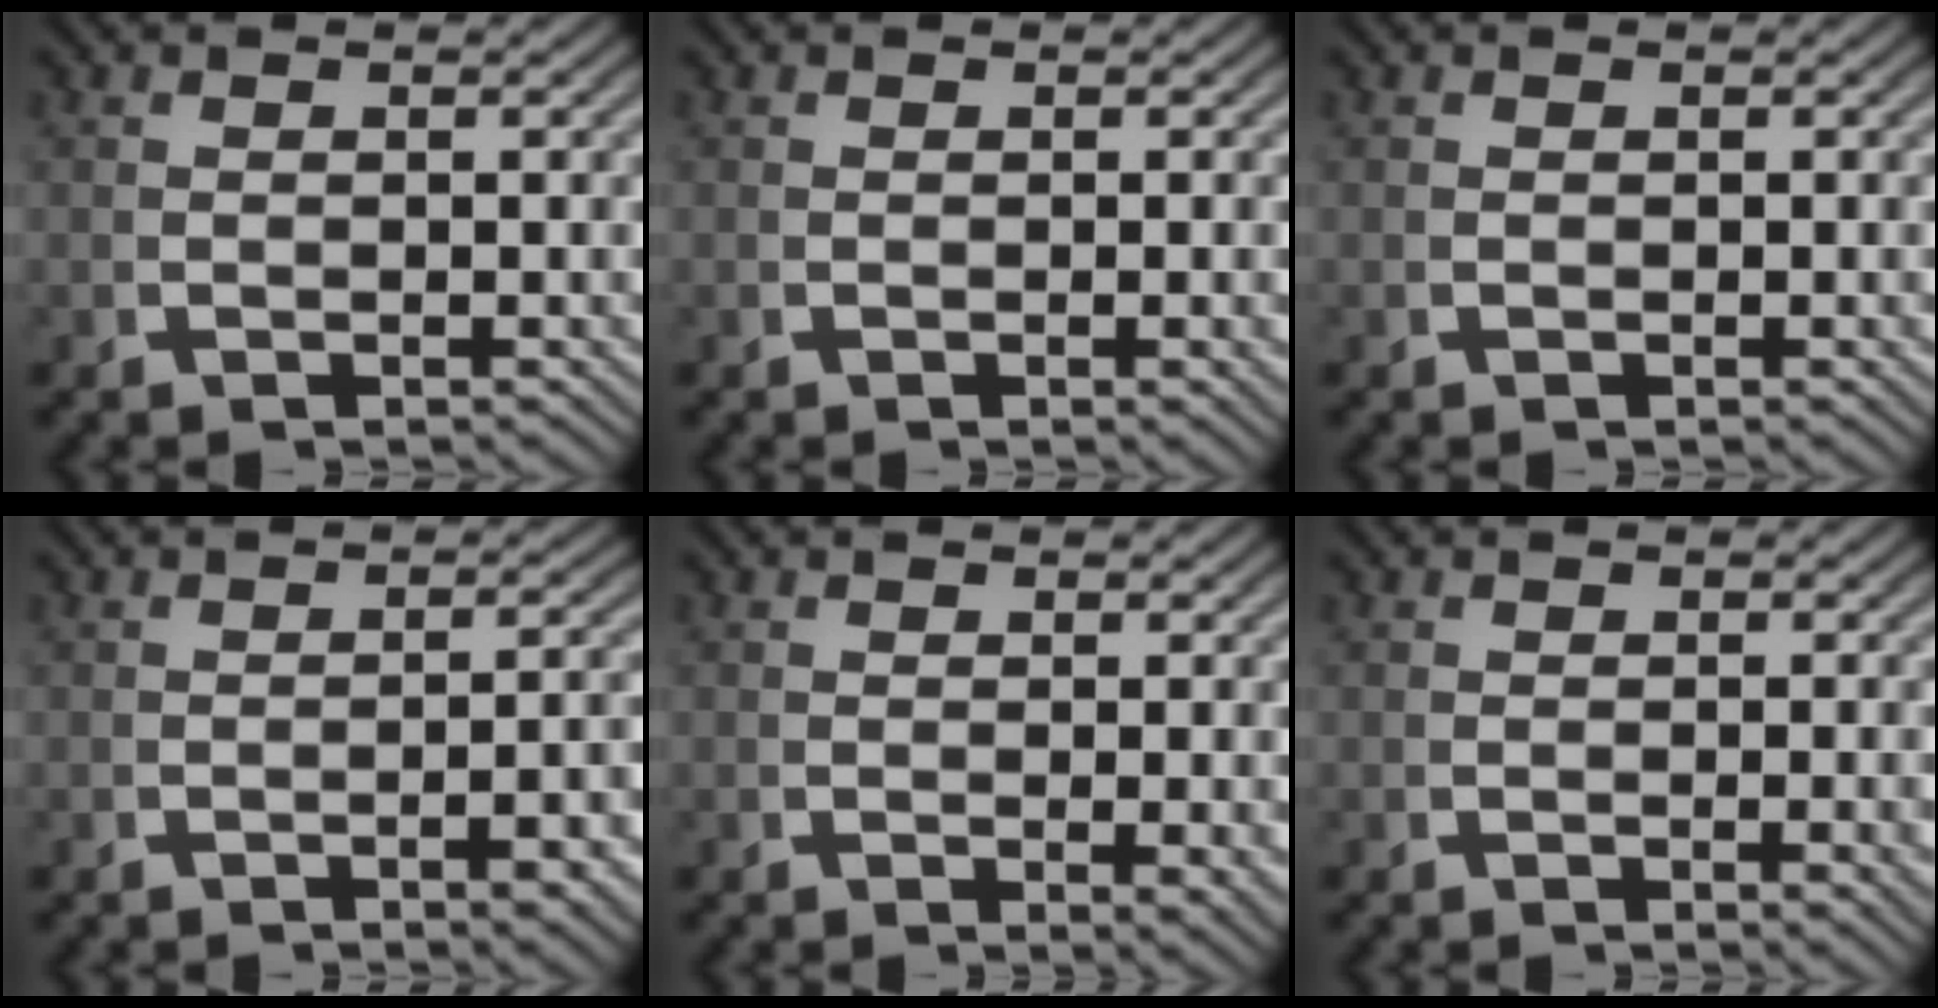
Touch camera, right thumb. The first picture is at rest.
{"total": 0.7, "force": [0.0, 0.1, 0.7], "torque": [-0.012, 0.001, 0.000]}
{"total": 0.0}
{"total": 2.5, "force": [-1.2, 0.5, 2.2], "torque": [-0.027, 0.008, -0.018]}
{"total": 1.6, "force": [0.2, 0.4, 1.5], "torque": [-0.020, -0.005, 0.006]}
{"total": 1.0, "force": [0.0, 0.2, 1.0], "torque": [-0.018, -0.001, 0.001]}